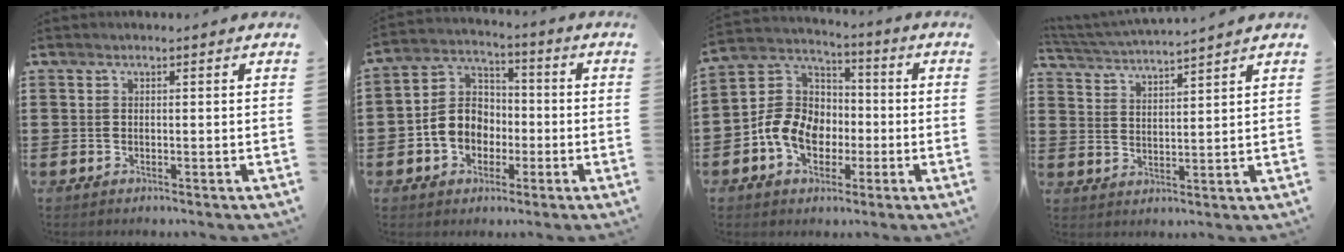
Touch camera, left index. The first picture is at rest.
{"total": 7.0, "force": [-2.1, 5.9, 3.1], "torque": [-0.088, 0.017, -0.046]}
{"total": 9.7, "force": [-3.3, 7.6, 5.0], "torque": [-0.139, 0.022, -0.070]}
{"total": 3.5, "force": [3.4, -0.6, 0.4], "torque": [-0.024, -0.020, 0.058]}